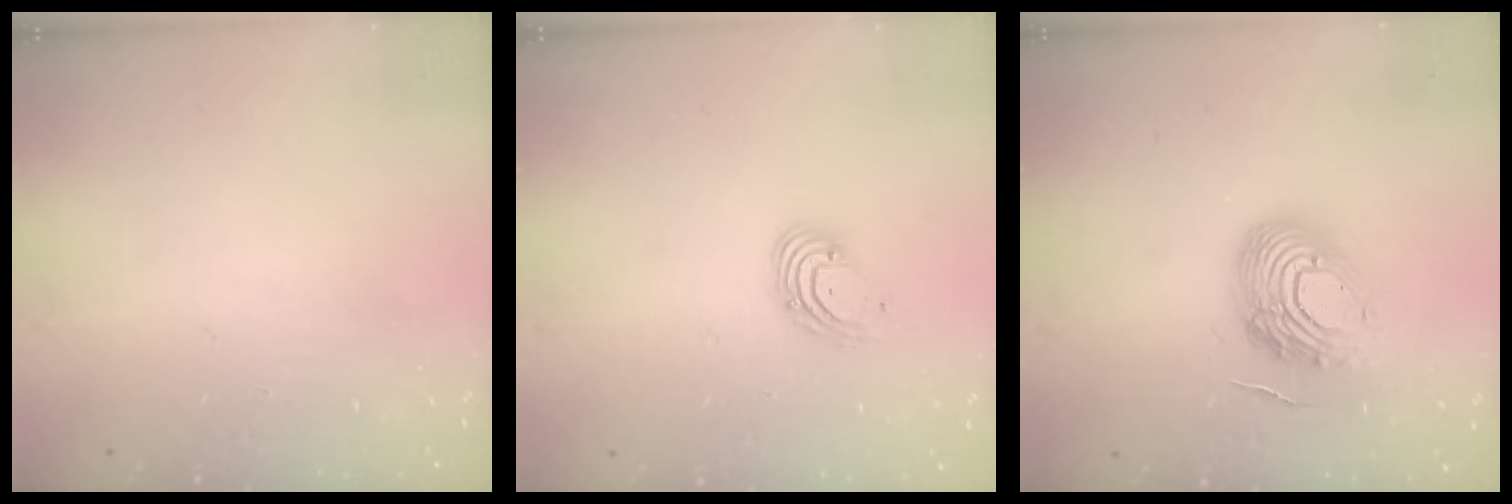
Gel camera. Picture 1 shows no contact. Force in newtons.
{"total": 3.9, "press": 3.9, "slide": 0.6}
{"total": 16.5, "press": 16.4, "slide": 1.4}